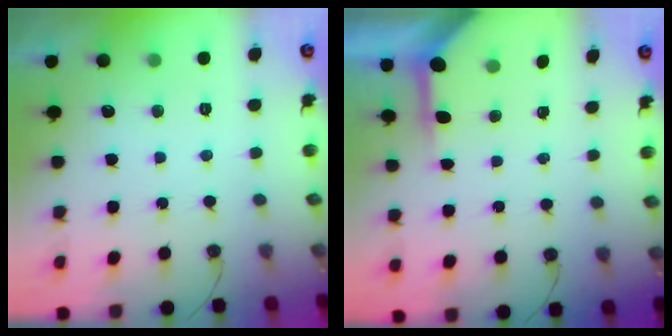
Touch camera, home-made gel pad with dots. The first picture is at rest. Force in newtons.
{"total": 3.8, "press": 3.8, "slide": 0.5}